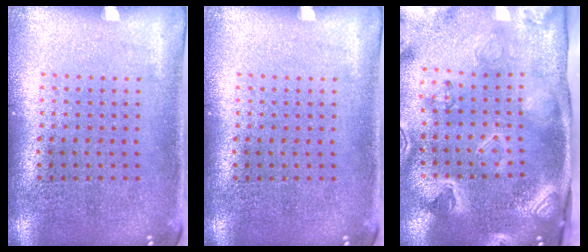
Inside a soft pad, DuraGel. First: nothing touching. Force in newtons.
{"total": 0.0}
{"total": 3.1, "press": 3.1, "slide": 0.5}